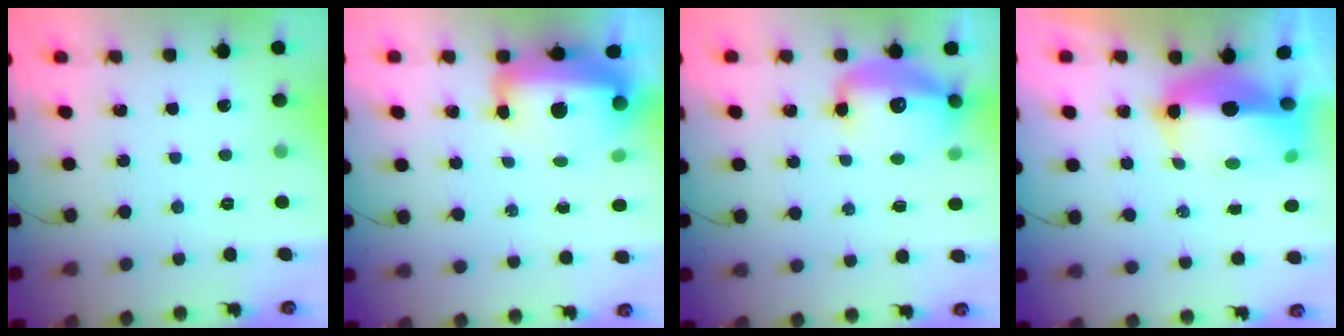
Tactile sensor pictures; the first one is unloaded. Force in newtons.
{"total": 23.0, "press": 19.1, "slide": 12.8}
{"total": 14.2, "press": 13.7, "slide": 3.7}
{"total": 11.7, "press": 11.5, "slide": 2.4}